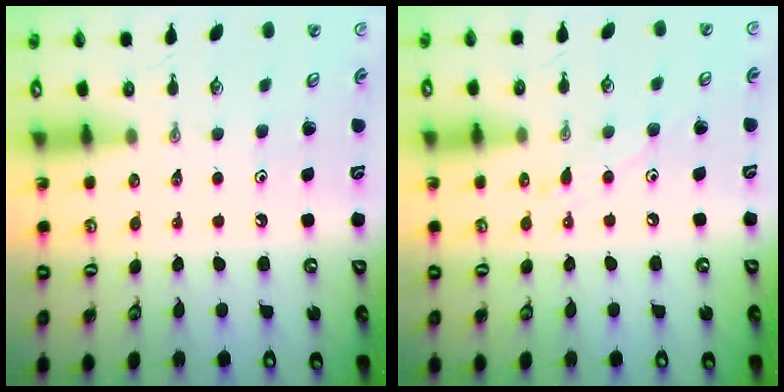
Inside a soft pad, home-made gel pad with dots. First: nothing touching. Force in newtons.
{"total": 6.9, "press": 6.9, "slide": 0.5}